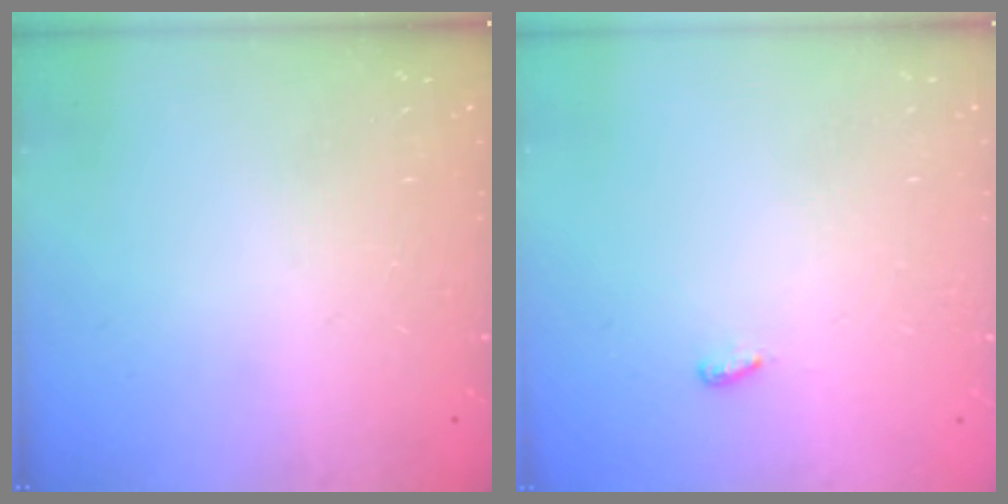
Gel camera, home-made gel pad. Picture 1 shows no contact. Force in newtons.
{"total": 3.2, "press": 3.1, "slide": 0.4}